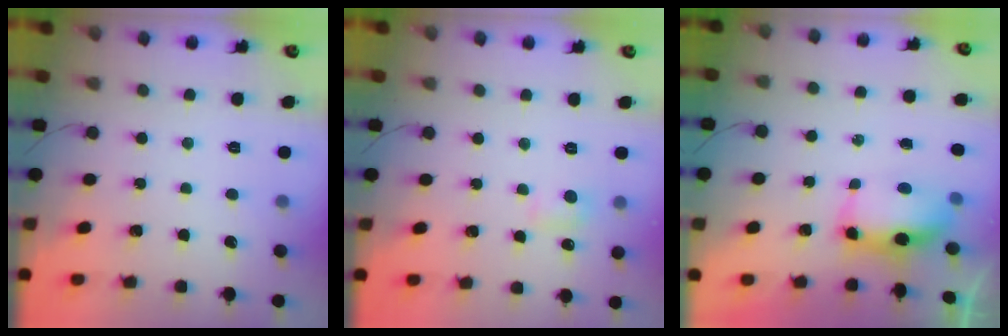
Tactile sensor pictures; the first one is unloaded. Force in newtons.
{"total": 5.7, "press": 5.4, "slide": 1.8}
{"total": 14.5, "press": 9.5, "slide": 10.9}